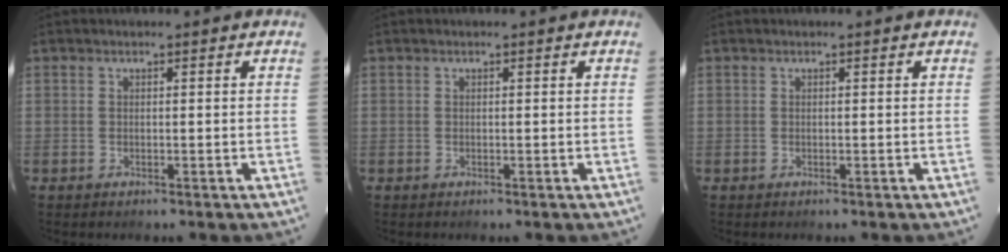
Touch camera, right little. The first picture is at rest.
{"total": 0.0}
{"total": 0.0}